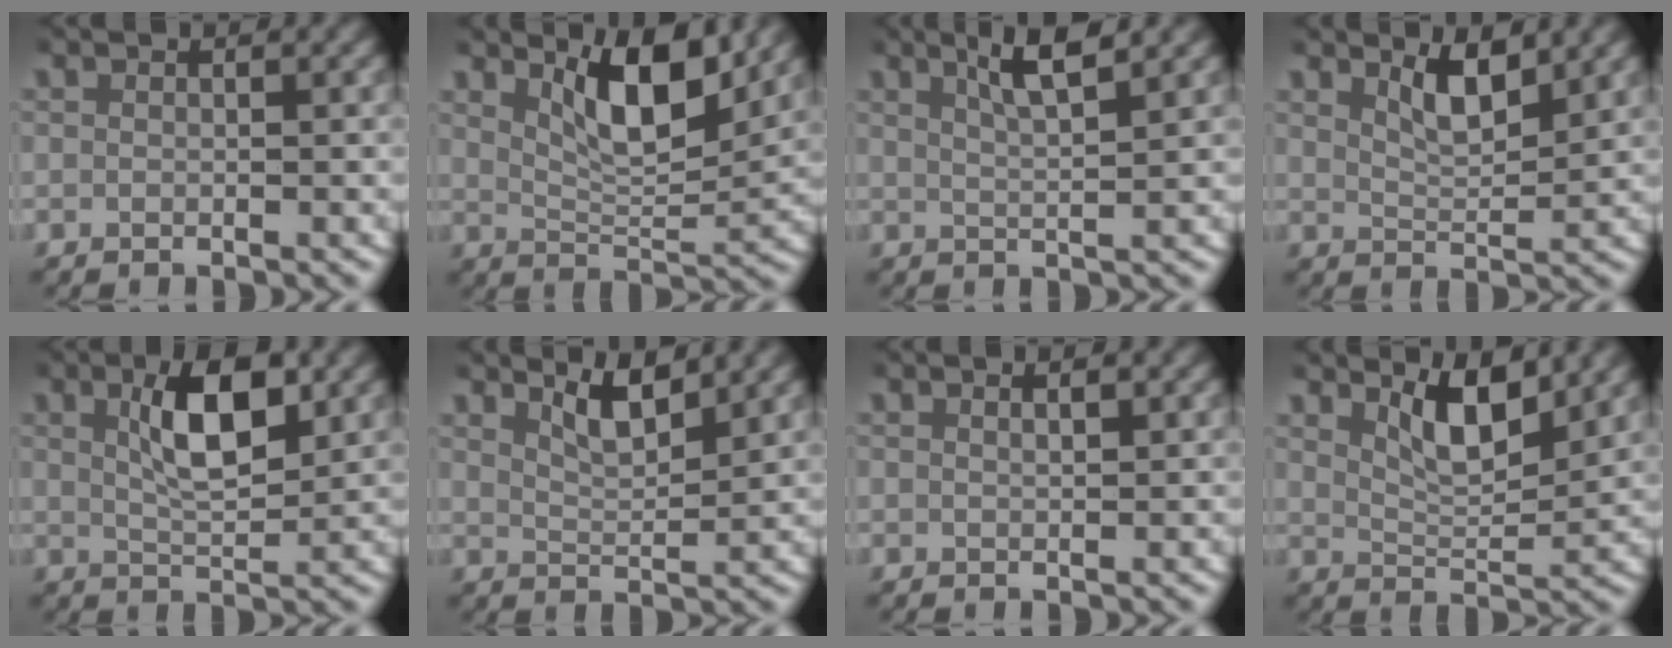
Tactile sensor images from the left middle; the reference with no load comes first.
{"total": 6.0, "force": [3.6, 1.7, 4.5], "torque": [-0.076, -0.007, 0.061]}
{"total": 4.0, "force": [2.9, 0.3, 2.8], "torque": [-0.049, 0.009, 0.046]}
{"total": 3.1, "force": [2.5, 0.7, 1.7], "torque": [-0.034, -0.008, 0.044]}
{"total": 5.2, "force": [1.8, 1.9, 4.5], "torque": [-0.074, 0.003, 0.030]}
{"total": 3.2, "force": [2.7, 0.4, 1.6], "torque": [-0.035, -0.006, 0.047]}
{"total": 0.8, "force": [0.6, 0.1, 0.6], "torque": [-0.003, 0.005, 0.007]}
{"total": 4.3, "force": [3.0, 1.1, 2.8], "torque": [-0.049, -0.007, 0.054]}